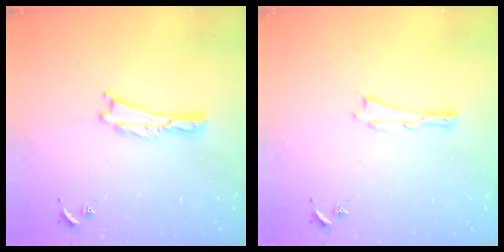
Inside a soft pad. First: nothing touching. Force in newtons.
{"total": 0.0}